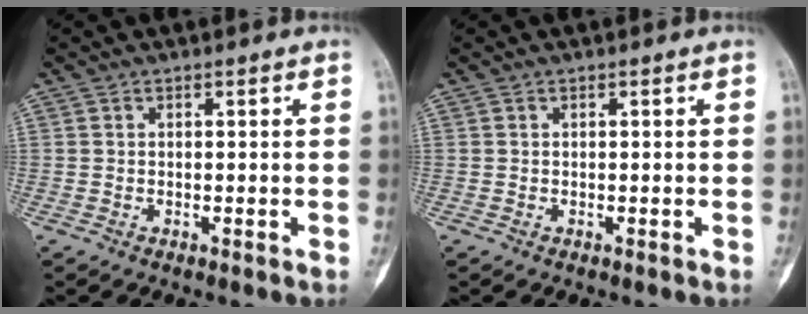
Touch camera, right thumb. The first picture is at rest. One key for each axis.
{"total": 0.0}